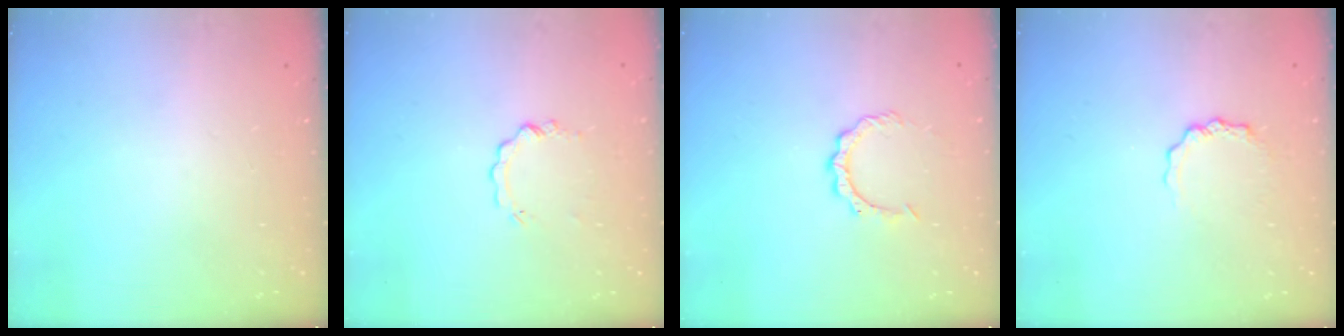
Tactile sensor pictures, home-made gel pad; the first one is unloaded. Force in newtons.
{"total": 3.4, "press": 3.4, "slide": 0.3}
{"total": 4.6, "press": 4.6, "slide": 0.2}
{"total": 3.7, "press": 3.6, "slide": 0.5}